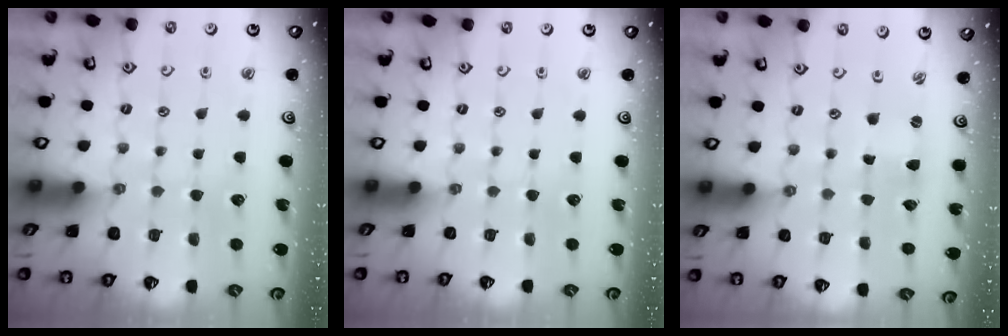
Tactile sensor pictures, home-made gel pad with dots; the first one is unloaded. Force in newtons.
{"total": 0.0}
{"total": 0.0}